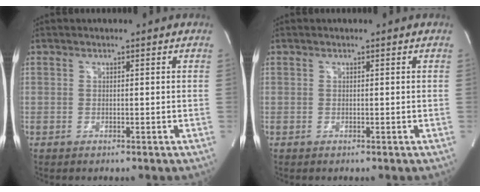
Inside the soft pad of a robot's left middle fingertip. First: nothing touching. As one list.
[{"total": 0.0}]